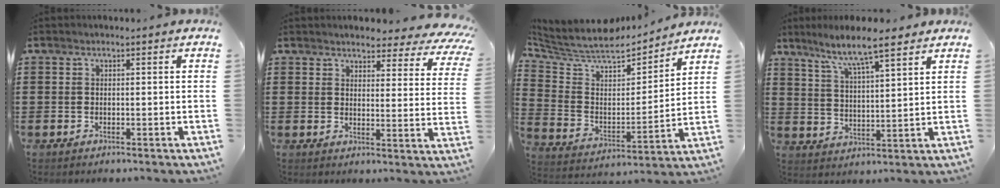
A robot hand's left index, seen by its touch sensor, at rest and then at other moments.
{"total": 4.3, "force": [4.0, 0.5, 1.4], "torque": [-0.036, -0.023, 0.069]}
{"total": 6.8, "force": [6.2, 1.8, 2.1], "torque": [-0.075, -0.049, 0.102]}
{"total": 6.8, "force": [5.7, 0.6, 3.7], "torque": [-0.095, -0.024, 0.095]}